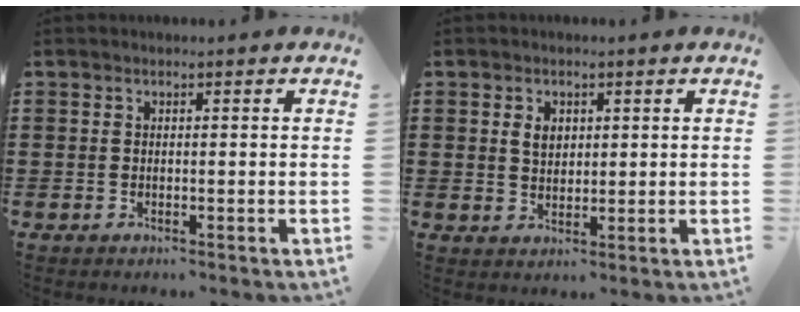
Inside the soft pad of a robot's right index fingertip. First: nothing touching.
{"total": 2.8, "force": [0.9, 2.0, 1.8], "torque": [-0.041, 0.008, 0.016]}